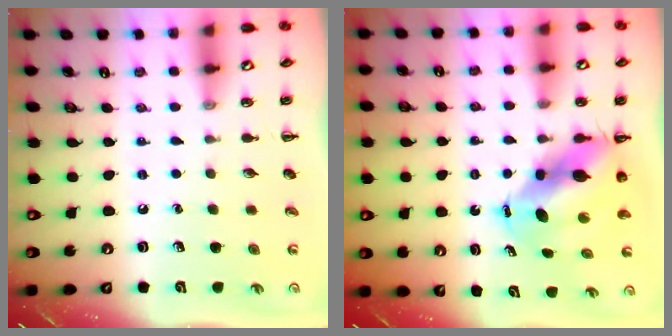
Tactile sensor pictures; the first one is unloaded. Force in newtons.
{"total": 9.1, "press": 8.8, "slide": 2.5}